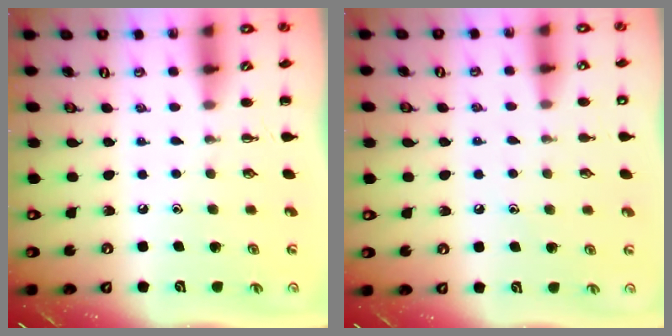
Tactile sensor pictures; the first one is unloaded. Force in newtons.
{"total": 5.2, "press": 5.0, "slide": 1.4}